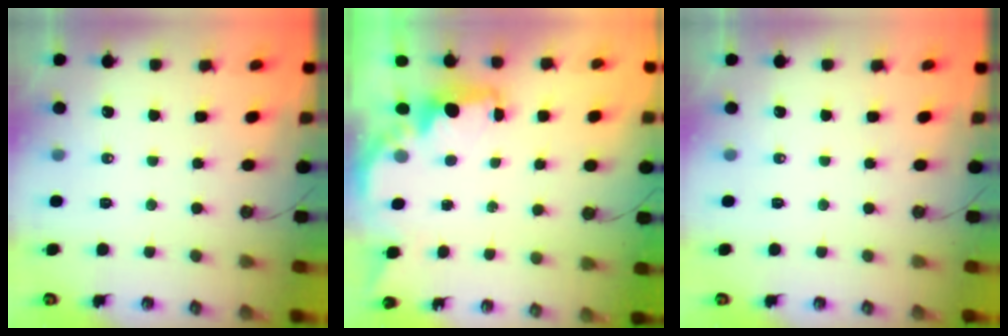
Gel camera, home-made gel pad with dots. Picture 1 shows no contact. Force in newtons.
{"total": 2.7, "press": 2.6, "slide": 0.9}
{"total": 0.0}